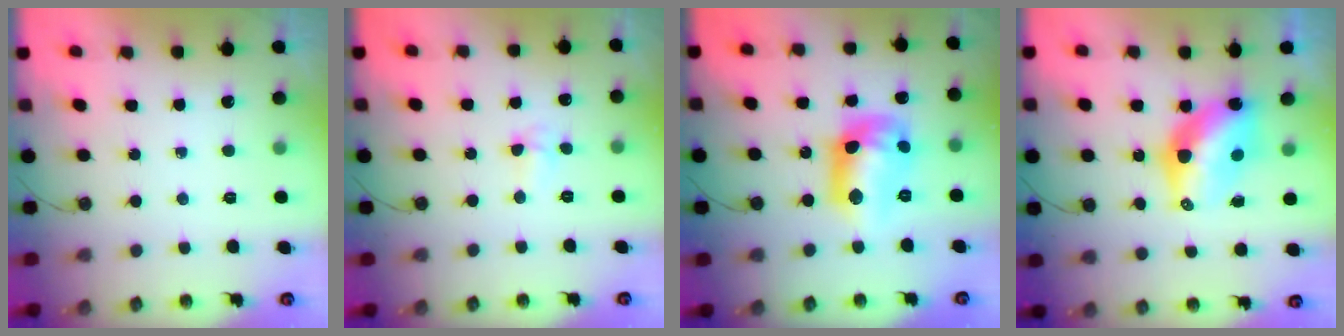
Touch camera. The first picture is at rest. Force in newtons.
{"total": 5.0, "press": 3.8, "slide": 3.3}
{"total": 14.1, "press": 14.1, "slide": 1.3}
{"total": 11.5, "press": 11.5, "slide": 1.1}